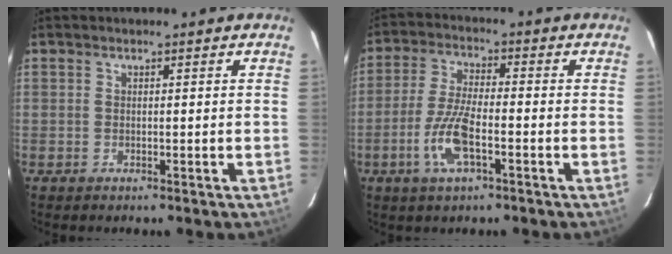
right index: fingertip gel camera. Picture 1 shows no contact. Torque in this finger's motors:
{"motor_torque": [-0.18, -0.09, 0.09, 0.02]}